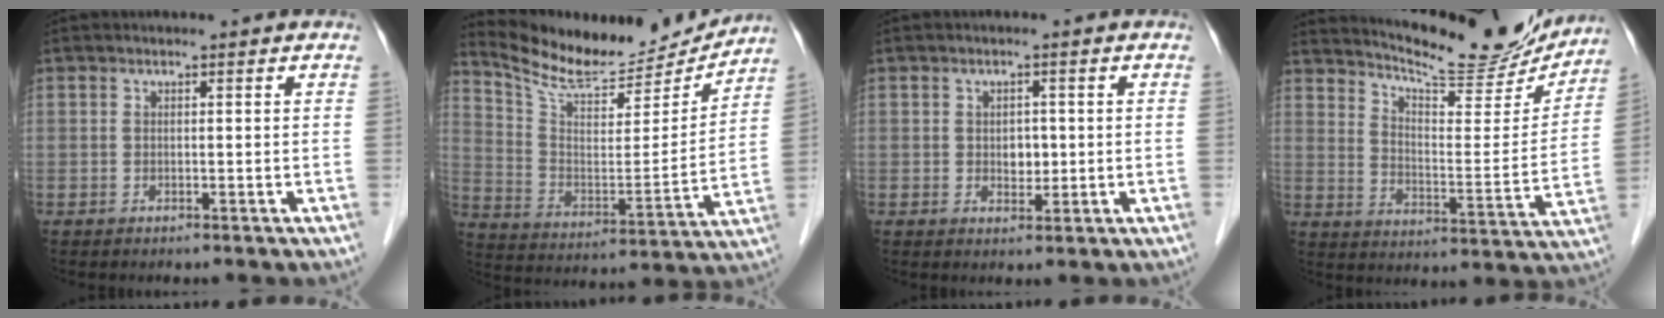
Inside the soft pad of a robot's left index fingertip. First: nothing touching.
{"total": 16.6, "force": [16.0, 3.0, 3.6], "torque": [-0.074, -0.026, 0.256]}
{"total": 2.5, "force": [0.0, 1.8, 1.7], "torque": [-0.025, 0.001, 0.004]}
{"total": 18.7, "force": [17.5, 2.2, 6.4], "torque": [-0.104, -0.040, 0.242]}